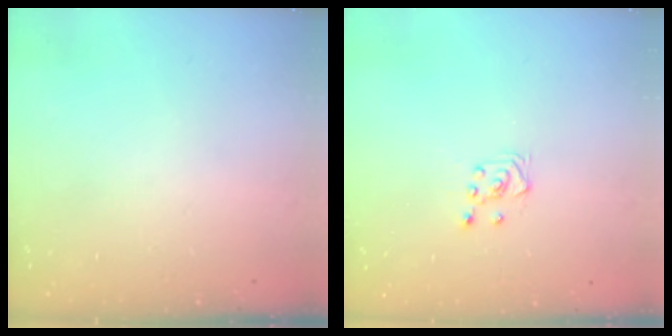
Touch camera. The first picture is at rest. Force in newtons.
{"total": 3.4, "press": 3.3, "slide": 0.8}